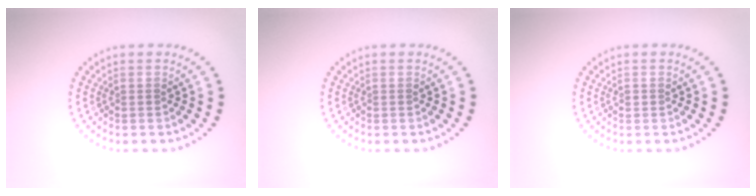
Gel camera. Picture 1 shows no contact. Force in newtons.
{"total": 0.0}
{"total": 0.6, "press": 0.6, "slide": 0.1}